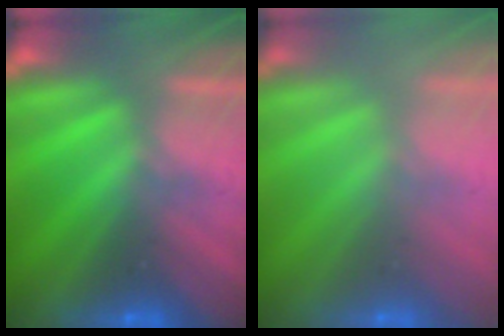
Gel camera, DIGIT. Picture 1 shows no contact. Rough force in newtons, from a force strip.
{"total": 2.4}